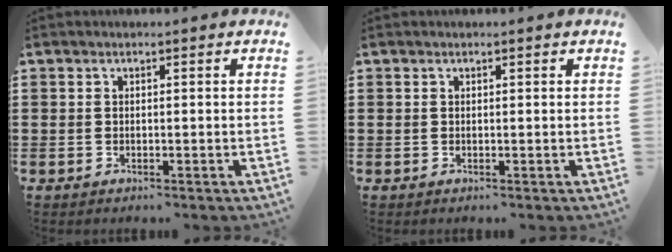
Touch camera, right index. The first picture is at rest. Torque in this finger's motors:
{"motor_torque": [-0.32, -0.05, 0.00, 0.01]}